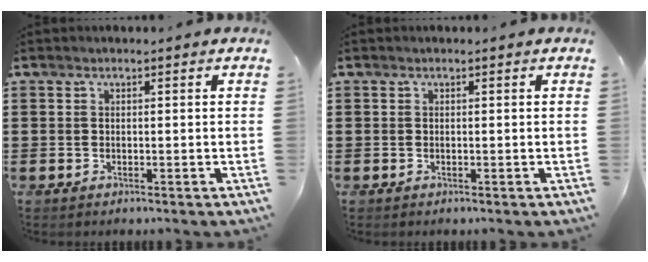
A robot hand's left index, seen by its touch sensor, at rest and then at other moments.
{"total": 0.0}